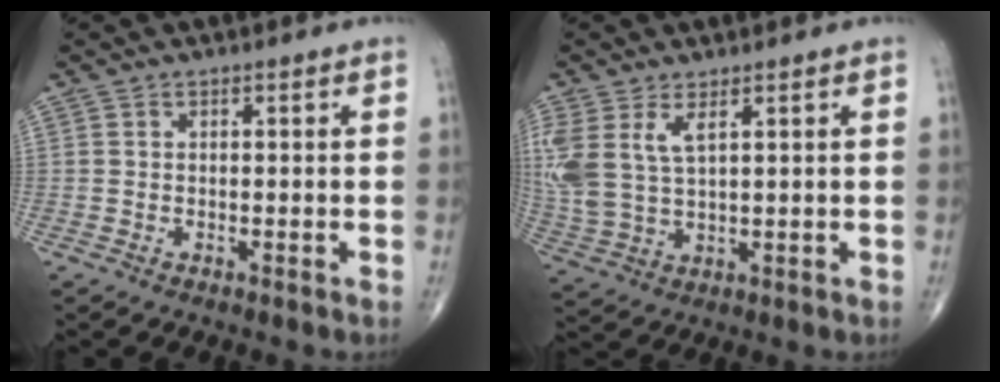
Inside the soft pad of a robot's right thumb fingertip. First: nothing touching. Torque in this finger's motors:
{"motor_torque": [0.13, 0.23, 0.99, 0.44, 0.10]}